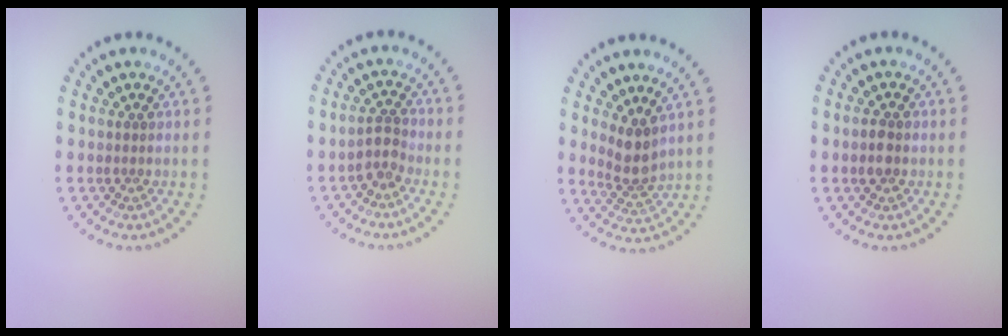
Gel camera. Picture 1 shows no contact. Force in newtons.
{"total": 1.8, "press": 1.4, "slide": 1.1}
{"total": 2.8, "press": 2.3, "slide": 1.7}
{"total": 1.7, "press": 1.7, "slide": 0.2}